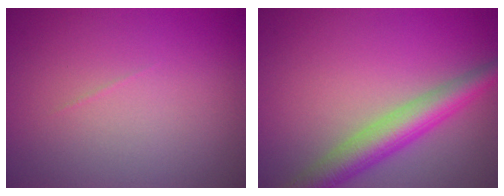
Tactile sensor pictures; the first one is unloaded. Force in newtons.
{"total": 5.0, "press": 5.0, "slide": 0.3}